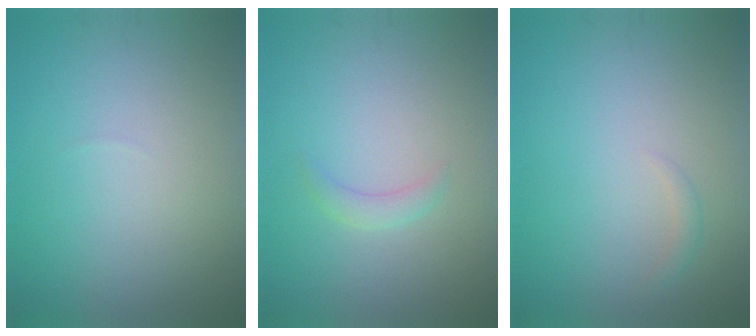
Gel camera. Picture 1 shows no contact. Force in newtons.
{"total": 1.2, "press": 1.2, "slide": 0.1}
{"total": 0.7, "press": 0.7, "slide": 0.1}